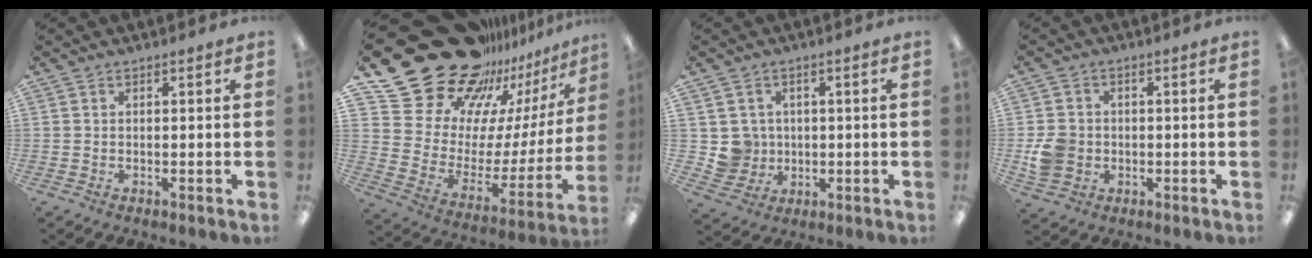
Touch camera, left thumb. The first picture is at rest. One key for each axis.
{"total": 28.2, "fx": 21.3, "fy": 14.2, "fz": 11.8, "tx": -0.174, "ty": -0.173, "tz": 0.410}
{"total": 5.7, "fx": 1.0, "fy": 5.6, "fz": 0.4, "tx": -0.013, "ty": 0.003, "tz": 0.026}
{"total": 6.5, "fx": -1.0, "fy": 5.9, "fz": 2.6, "tx": -0.054, "ty": 0.015, "tz": -0.013}